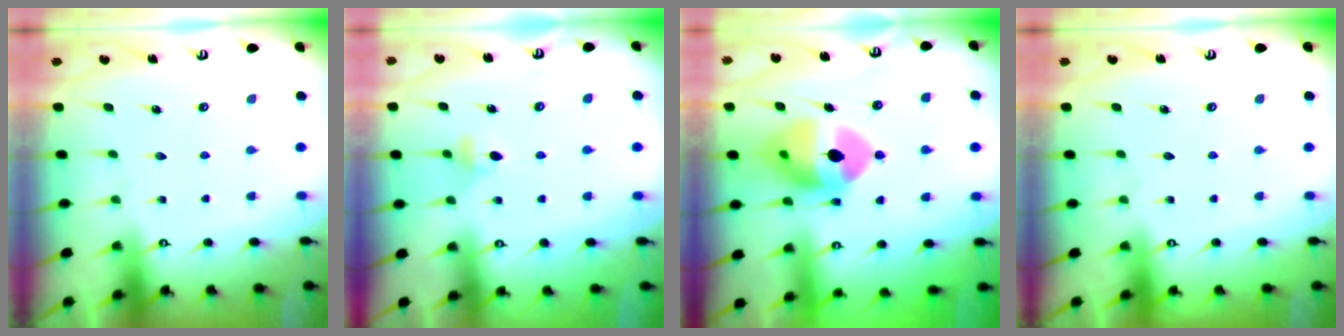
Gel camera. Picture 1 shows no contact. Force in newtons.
{"total": 4.0, "press": 3.9, "slide": 0.6}
{"total": 12.0, "press": 11.8, "slide": 1.9}
{"total": 0.0}